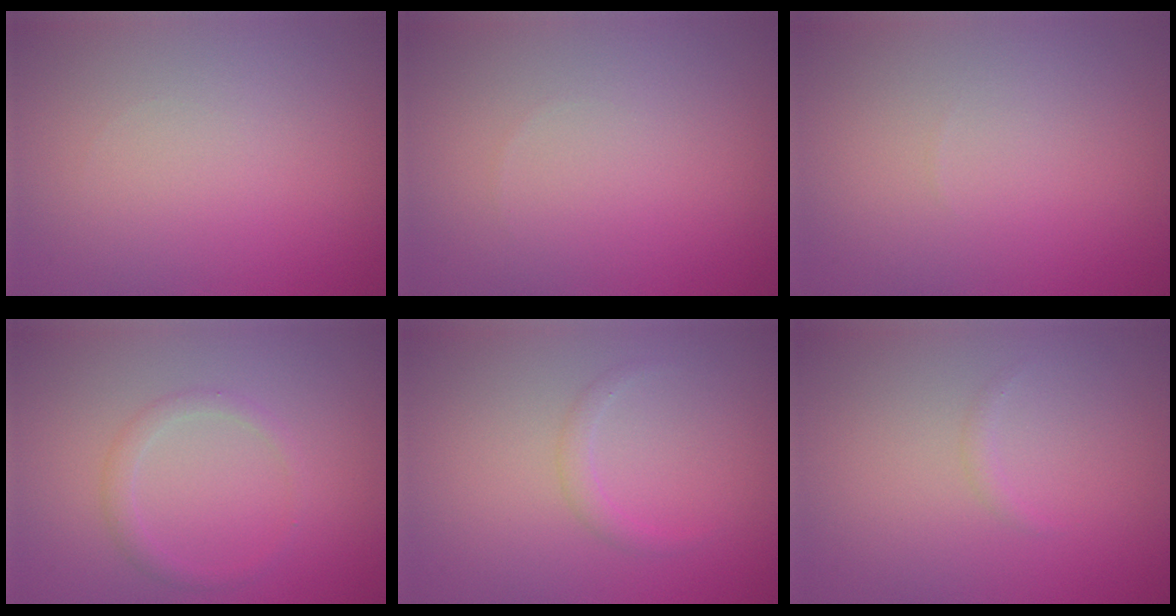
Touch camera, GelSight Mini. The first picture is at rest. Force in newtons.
{"total": 0.0}
{"total": 0.0}
{"total": 1.5, "press": 1.5, "slide": 0.1}
{"total": 1.1, "press": 1.1, "slide": 0.0}
{"total": 0.6, "press": 0.6, "slide": 0.0}